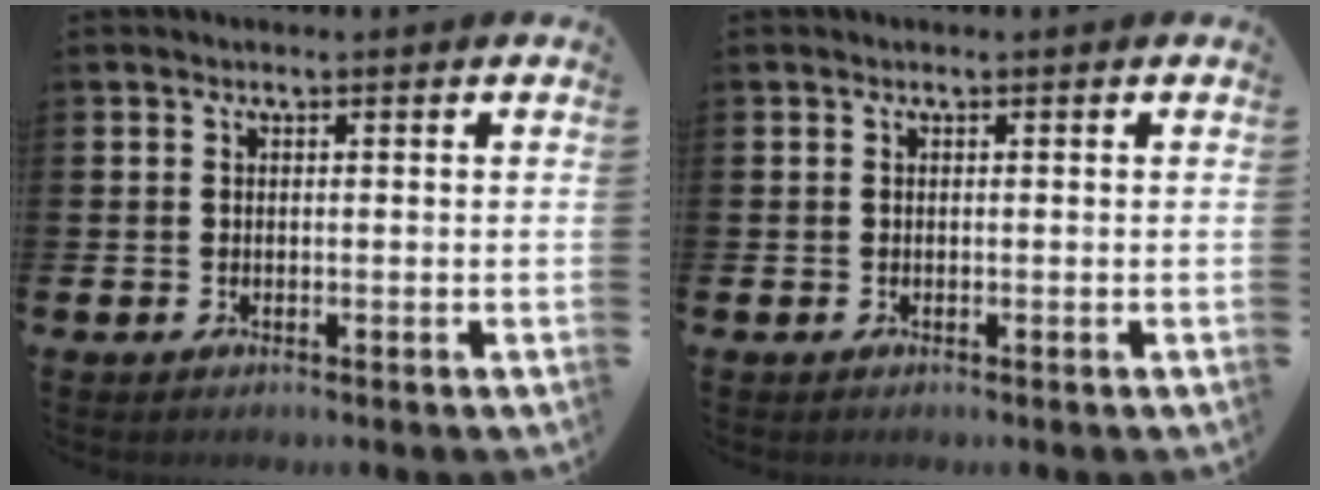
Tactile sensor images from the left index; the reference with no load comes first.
{"total": 0.0}